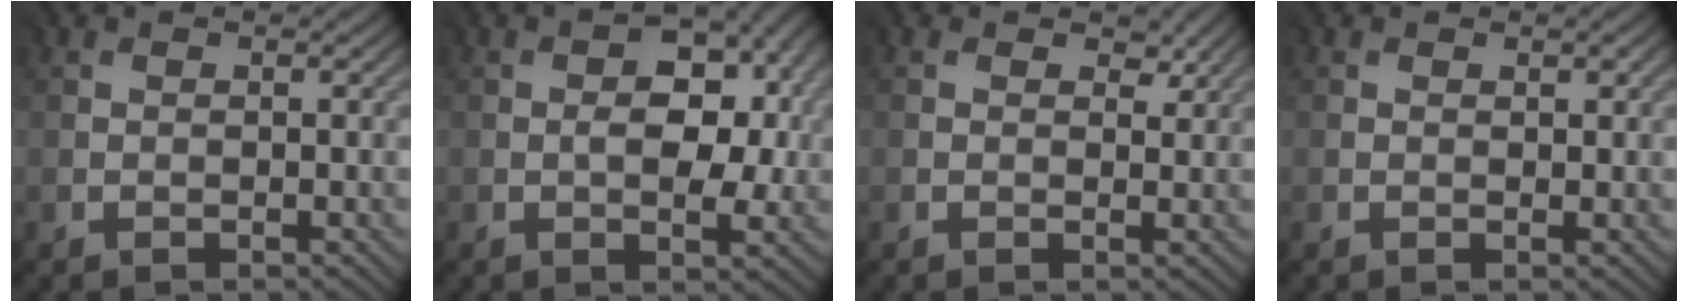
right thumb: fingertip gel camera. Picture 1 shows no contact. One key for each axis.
{"total": 7.6, "fx": 0.2, "fy": 4.2, "fz": 6.3, "tx": -0.095, "ty": -0.003, "tz": 0.005}
{"total": 2.1, "fx": 1.1, "fy": 1.3, "fz": 1.3, "tx": -0.020, "ty": -0.005, "tz": 0.019}
{"total": 0.7, "fx": 0.5, "fy": 0.3, "fz": 0.4, "tx": -0.005, "ty": -0.003, "tz": 0.011}